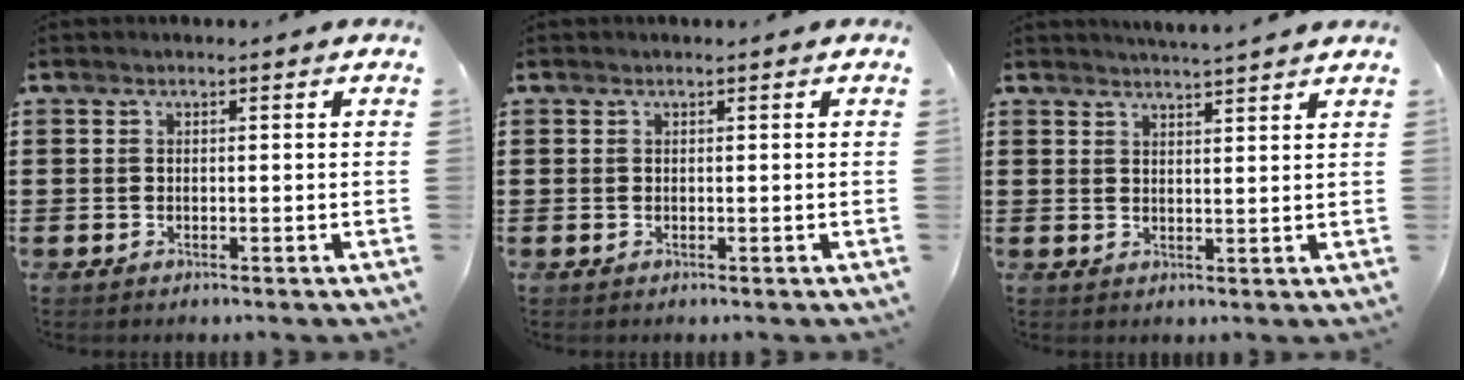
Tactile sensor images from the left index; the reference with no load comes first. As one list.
[{"total": 0.0}, {"total": 2.7, "force": [2.6, -0.6, 0.1], "torque": [-0.009, -0.012, 0.049]}]